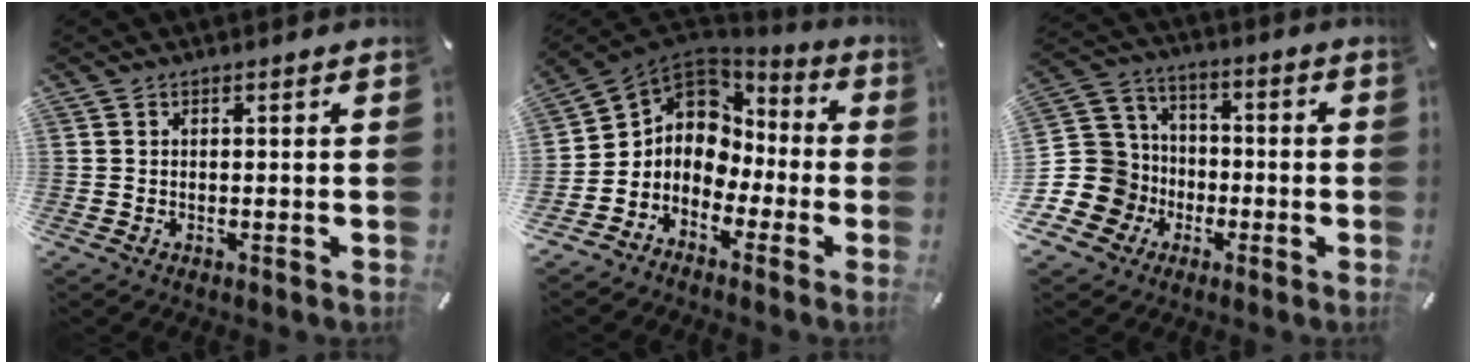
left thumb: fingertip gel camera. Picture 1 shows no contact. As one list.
[{"total": 7.8, "force": [-0.3, 7.6, 1.7], "torque": [-0.063, -0.011, -0.001]}, {"total": 12.8, "force": [-4.0, 11.9, 2.3], "torque": [-0.060, 0.029, -0.070]}]